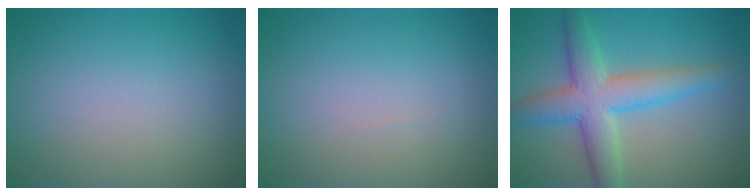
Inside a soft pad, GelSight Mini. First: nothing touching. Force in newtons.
{"total": 0.0}
{"total": 6.2, "press": 6.2, "slide": 0.1}